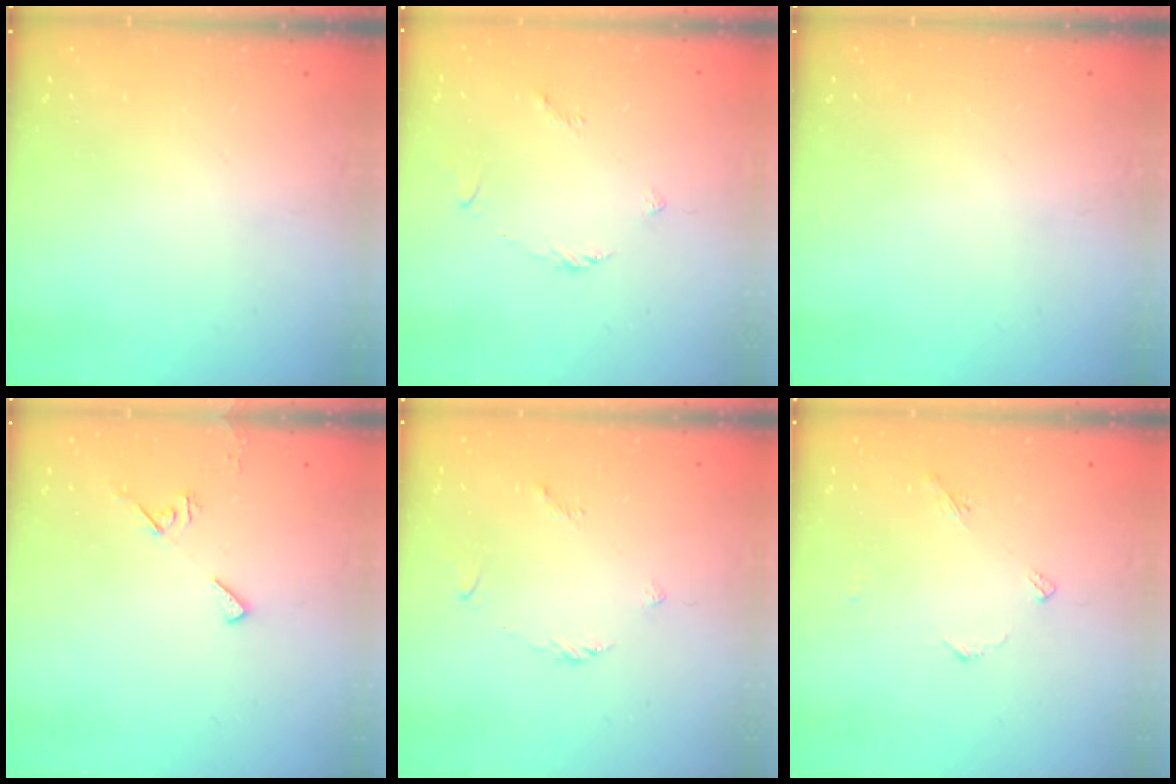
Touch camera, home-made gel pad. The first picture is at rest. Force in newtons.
{"total": 2.8, "press": 2.7, "slide": 0.7}
{"total": 0.0}
{"total": 5.2, "press": 5.2, "slide": 0.6}
{"total": 2.8, "press": 2.7, "slide": 0.7}
{"total": 3.3, "press": 3.3, "slide": 0.4}